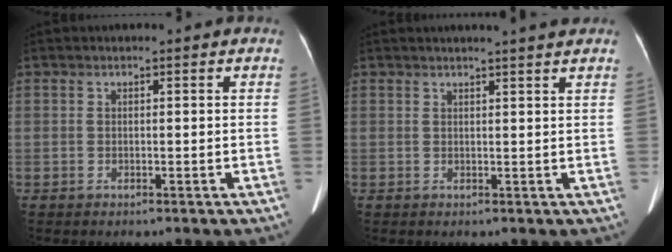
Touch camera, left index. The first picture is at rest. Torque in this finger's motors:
{"motor_torque": [-0.13, -0.34, 0.12, 0.04]}